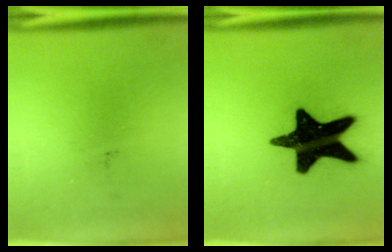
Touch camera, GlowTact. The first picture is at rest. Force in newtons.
{"total": 19.7}